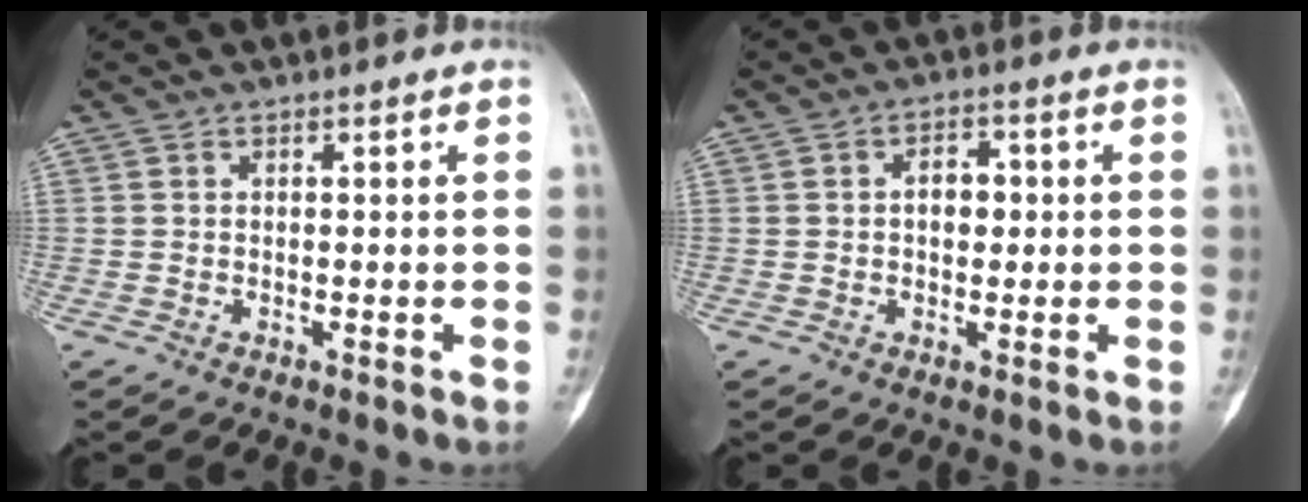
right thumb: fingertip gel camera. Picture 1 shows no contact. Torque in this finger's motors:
{"motor_torque": [-0.09, 0.86, -0.01, 0.01, 0.00]}